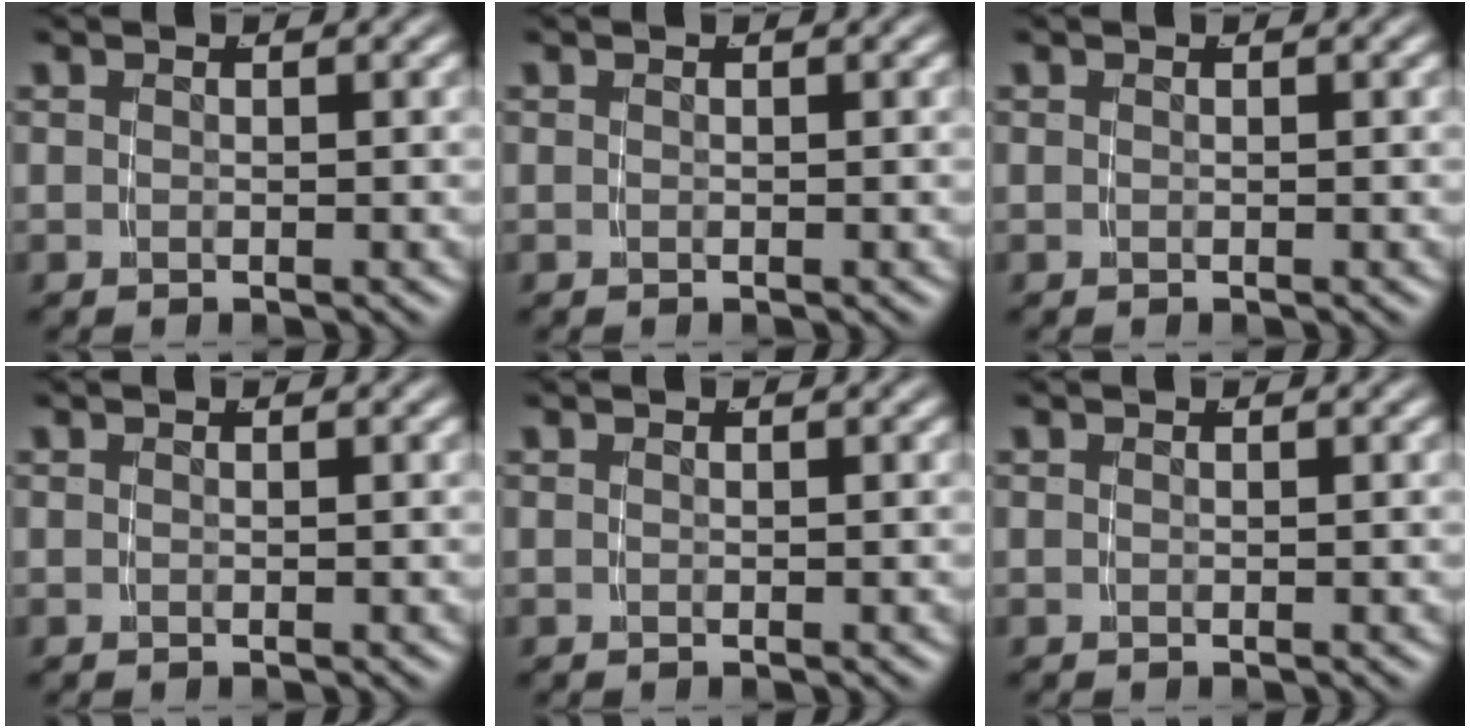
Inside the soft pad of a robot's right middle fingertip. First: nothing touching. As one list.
[{"total": 0.0}, {"total": 0.0}, {"total": 0.0}, {"total": 0.0}, {"total": 0.0}]